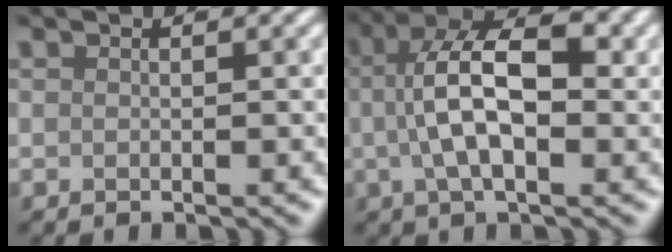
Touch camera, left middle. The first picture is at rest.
{"total": 7.7, "force": [0.6, 3.3, 6.9], "torque": [-0.129, 0.018, 0.005]}